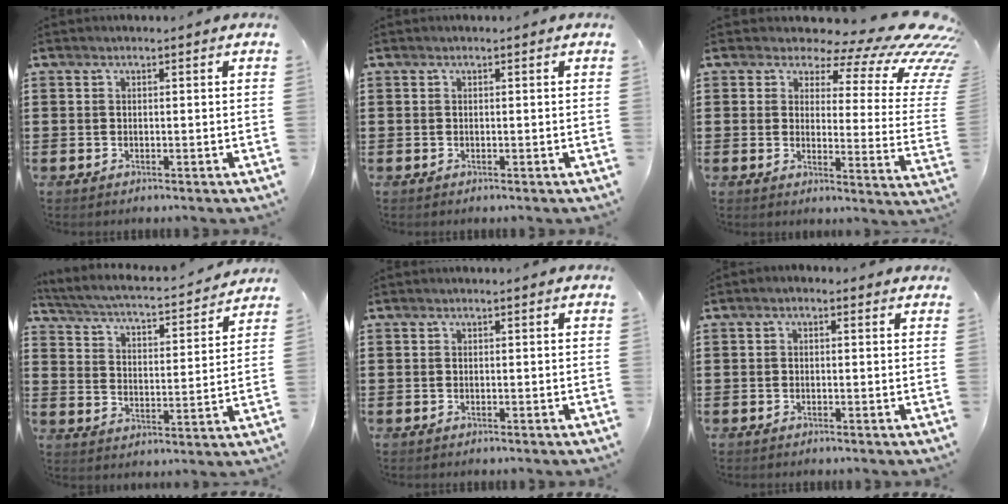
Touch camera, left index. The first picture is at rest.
{"total": 0.0}
{"total": 9.0, "force": [6.3, 3.3, 5.5], "torque": [-0.091, -0.049, 0.104]}
{"total": 3.2, "force": [3.0, 0.0, 1.2], "torque": [-0.043, -0.029, 0.041]}
{"total": 0.0}
{"total": 0.7, "force": [-0.4, 0.5, 0.4], "torque": [-0.008, 0.001, -0.008]}